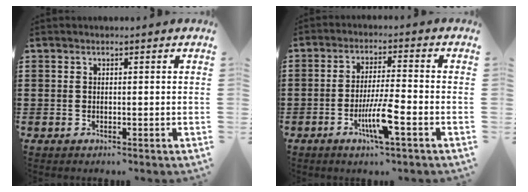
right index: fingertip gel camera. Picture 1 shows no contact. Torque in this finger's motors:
{"motor_torque": [1.27, -0.87, 0.71, 0.09]}